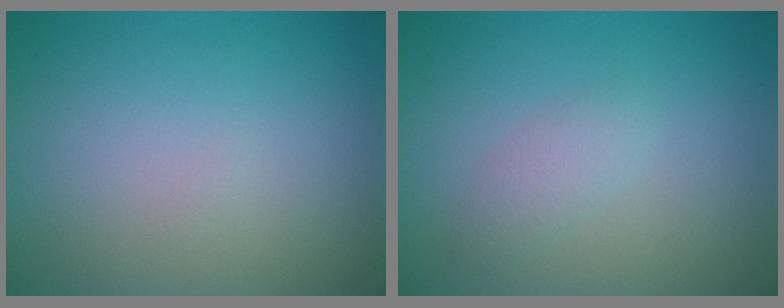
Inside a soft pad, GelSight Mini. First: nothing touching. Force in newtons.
{"total": 1.3, "press": 1.3, "slide": 0.0}